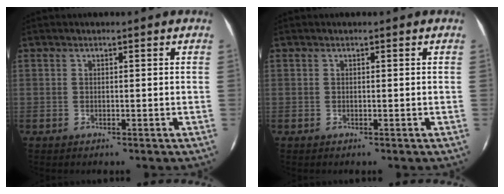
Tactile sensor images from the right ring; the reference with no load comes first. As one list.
[{"total": 0.0}]